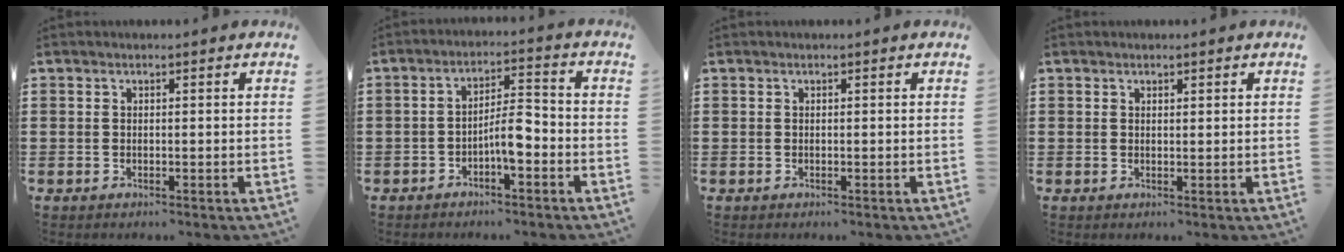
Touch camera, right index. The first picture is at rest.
{"total": 5.5, "force": [-2.3, 1.6, 4.7], "torque": [-0.082, 0.011, -0.044]}
{"total": 0.0}
{"total": 0.6, "force": [0.4, 0.4, 0.2], "torque": [-0.005, 0.002, 0.009]}